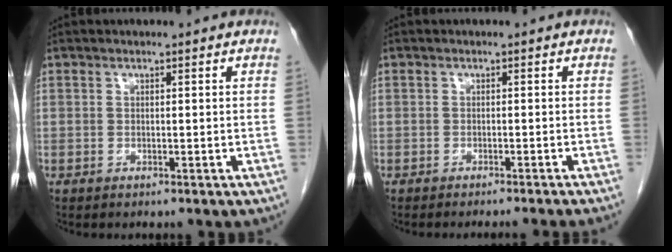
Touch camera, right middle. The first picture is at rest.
{"total": 5.2, "force": [-4.6, -1.3, 2.1], "torque": [-0.010, -0.005, -0.059]}